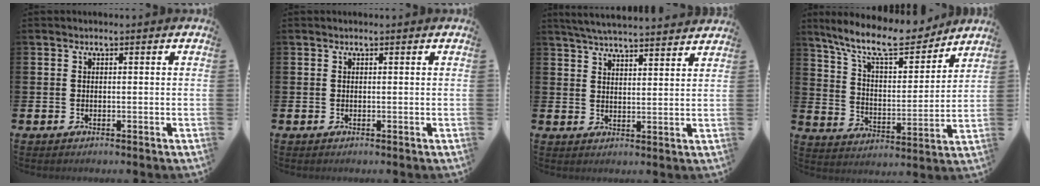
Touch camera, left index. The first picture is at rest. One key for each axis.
{"total": 0.0}
{"total": 5.2, "fx": 5.1, "fy": -0.1, "fz": 0.7, "tx": -0.023, "ty": -0.033, "tz": 0.090}
{"total": 11.8, "fx": 10.2, "fy": 3.0, "fz": 5.0, "tx": -0.128, "ty": -0.063, "tz": 0.178}